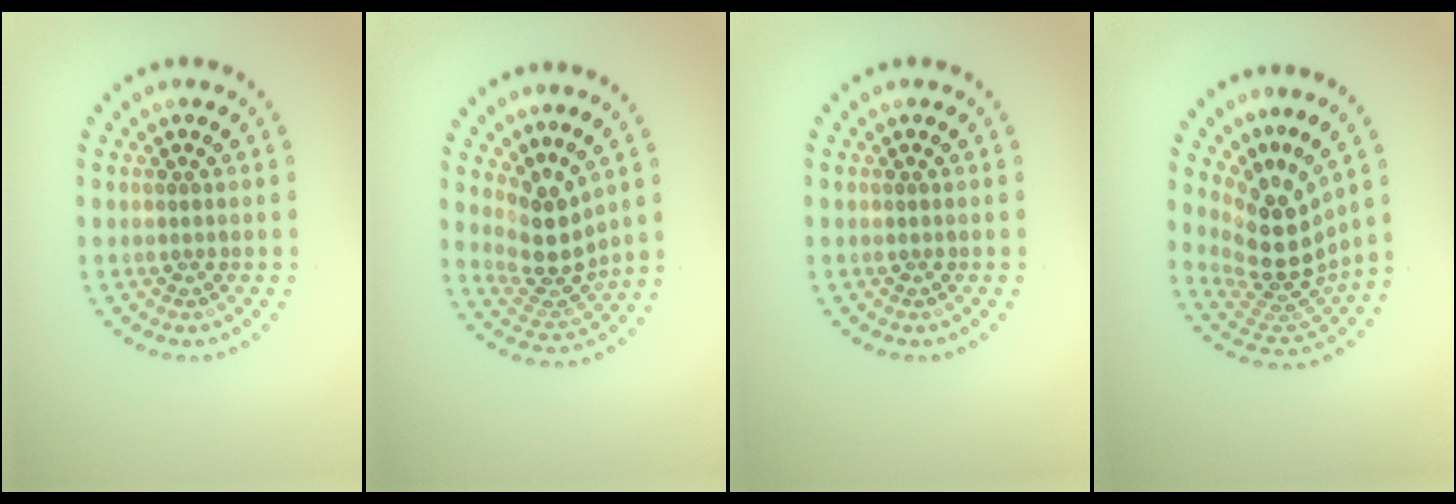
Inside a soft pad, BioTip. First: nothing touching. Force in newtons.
{"total": 3.7, "press": 2.6, "slide": 2.6}
{"total": 0.0}
{"total": 5.1, "press": 3.6, "slide": 3.6}